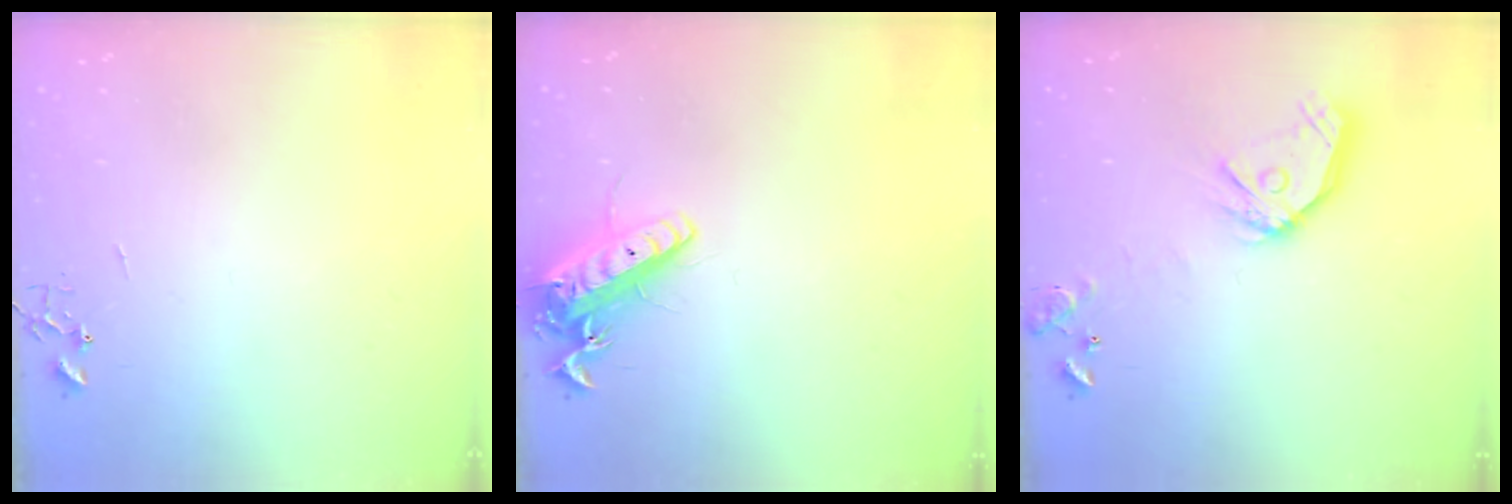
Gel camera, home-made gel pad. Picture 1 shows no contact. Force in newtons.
{"total": 14.7, "press": 14.4, "slide": 2.8}
{"total": 15.3, "press": 15.1, "slide": 2.1}